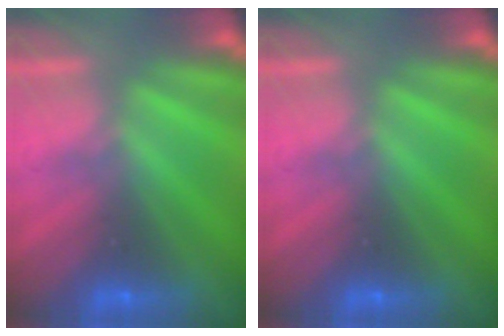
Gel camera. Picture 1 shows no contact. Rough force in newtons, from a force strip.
{"total": 0.0}